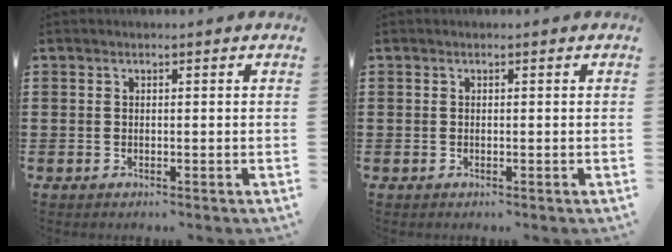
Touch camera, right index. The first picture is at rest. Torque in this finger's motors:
{"motor_torque": [0.78, 1.36, -0.01, 0.00]}